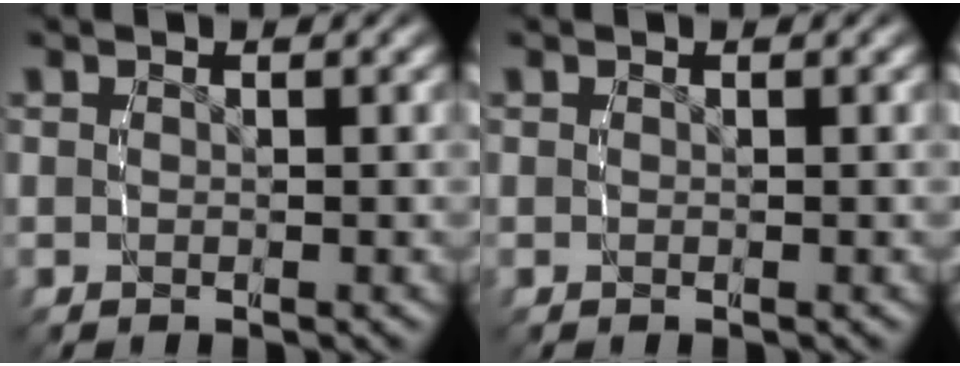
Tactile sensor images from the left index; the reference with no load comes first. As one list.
[{"total": 0.0}]